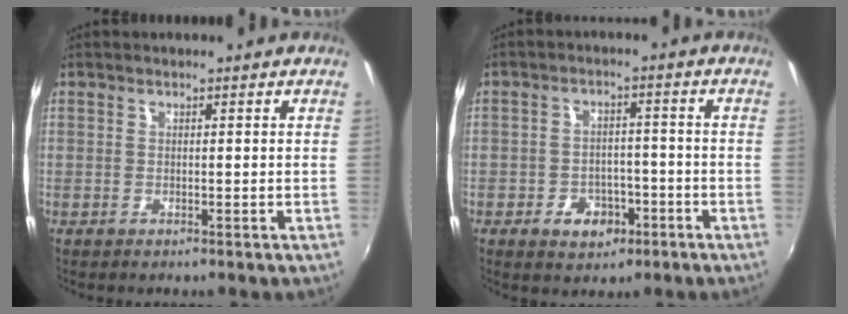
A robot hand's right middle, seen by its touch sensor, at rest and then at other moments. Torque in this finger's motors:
{"motor_torque": [0.75, -0.61, 0.10, 0.03]}